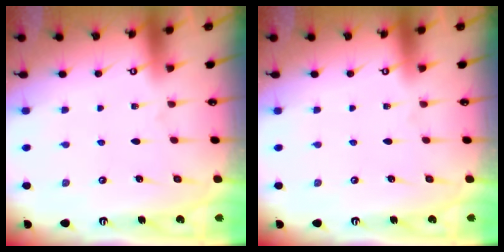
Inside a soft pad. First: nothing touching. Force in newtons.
{"total": 0.0}